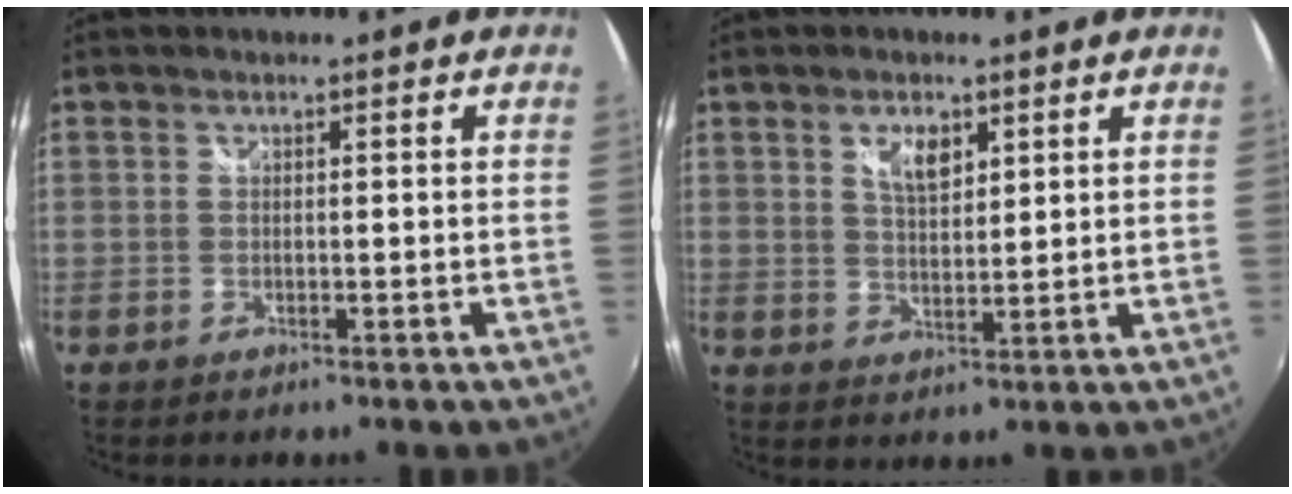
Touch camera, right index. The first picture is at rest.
{"total": 4.8, "force": [2.4, 2.4, 3.4], "torque": [-0.056, 0.003, 0.042]}